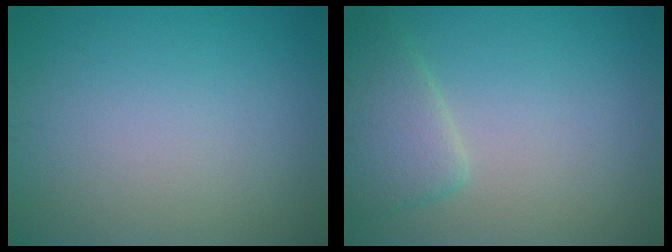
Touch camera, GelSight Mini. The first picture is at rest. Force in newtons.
{"total": 3.6, "press": 3.6, "slide": 0.2}